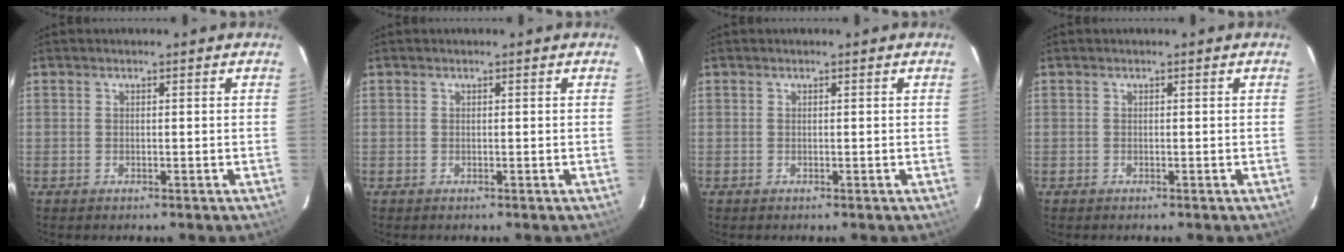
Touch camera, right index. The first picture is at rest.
{"total": 0.0}
{"total": 0.0}
{"total": 0.0}